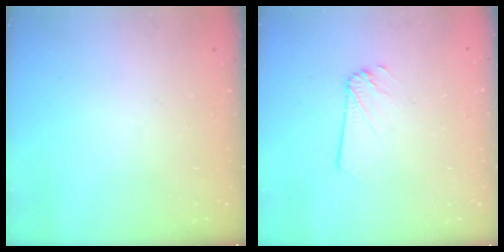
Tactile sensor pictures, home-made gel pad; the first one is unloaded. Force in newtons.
{"total": 2.0, "press": 2.0, "slide": 0.1}